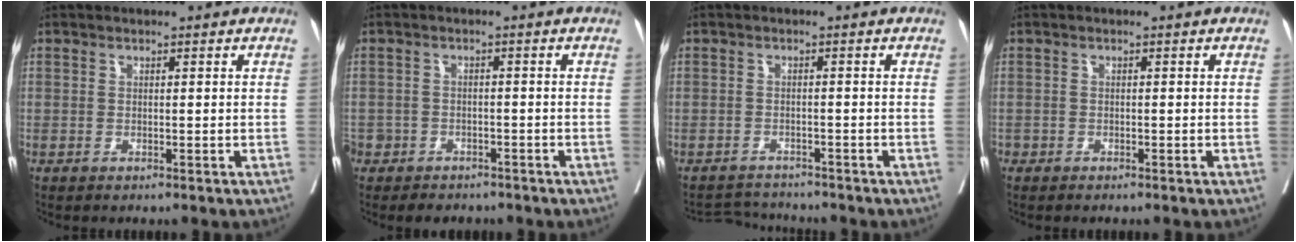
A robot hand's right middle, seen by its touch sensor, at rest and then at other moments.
{"total": 7.8, "force": [-5.7, 4.9, 1.9], "torque": [-0.047, 0.002, -0.079]}
{"total": 3.6, "force": [-3.5, 0.2, -0.7], "torque": [0.011, -0.007, -0.058]}
{"total": 0.9, "force": [-0.8, 0.4, 0.1], "torque": [-0.007, -0.001, -0.018]}